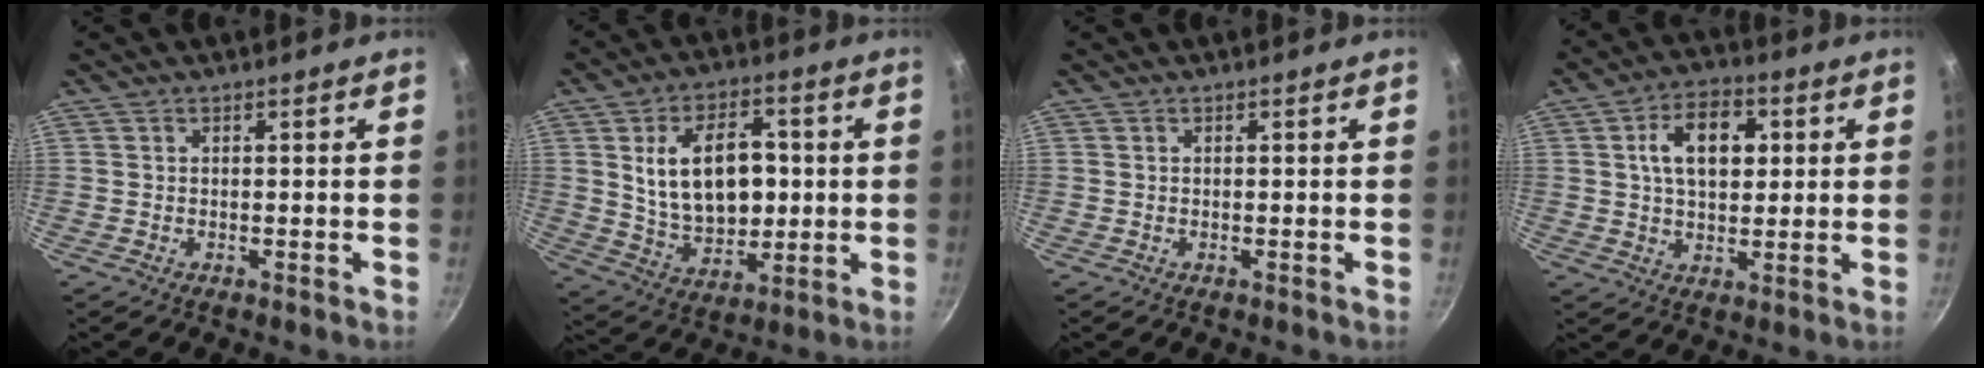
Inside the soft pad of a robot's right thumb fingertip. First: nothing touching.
{"total": 16.2, "force": [2.0, 10.4, 12.3], "torque": [-0.172, -0.002, 0.044]}
{"total": 0.0}
{"total": 11.3, "force": [2.6, 7.1, 8.4], "torque": [-0.115, 0.007, 0.035]}